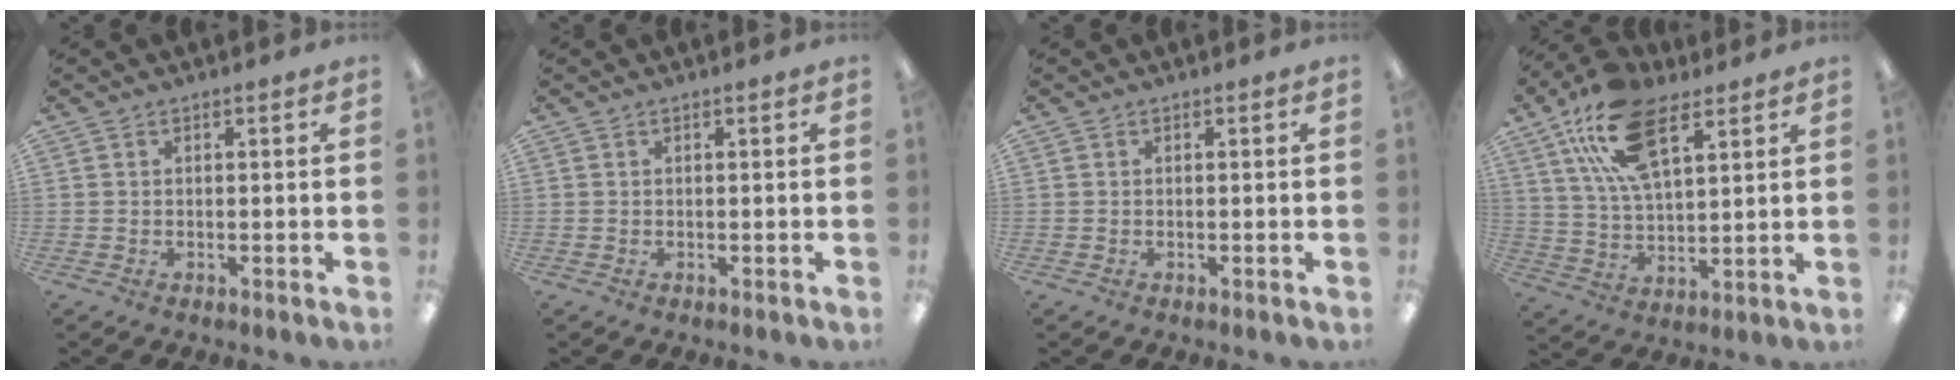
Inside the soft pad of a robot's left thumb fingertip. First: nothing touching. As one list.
[{"total": 0.0}, {"total": 0.0}, {"total": 17.9, "force": [10.0, 8.6, 12.0], "torque": [-0.234, -0.018, 0.180]}]